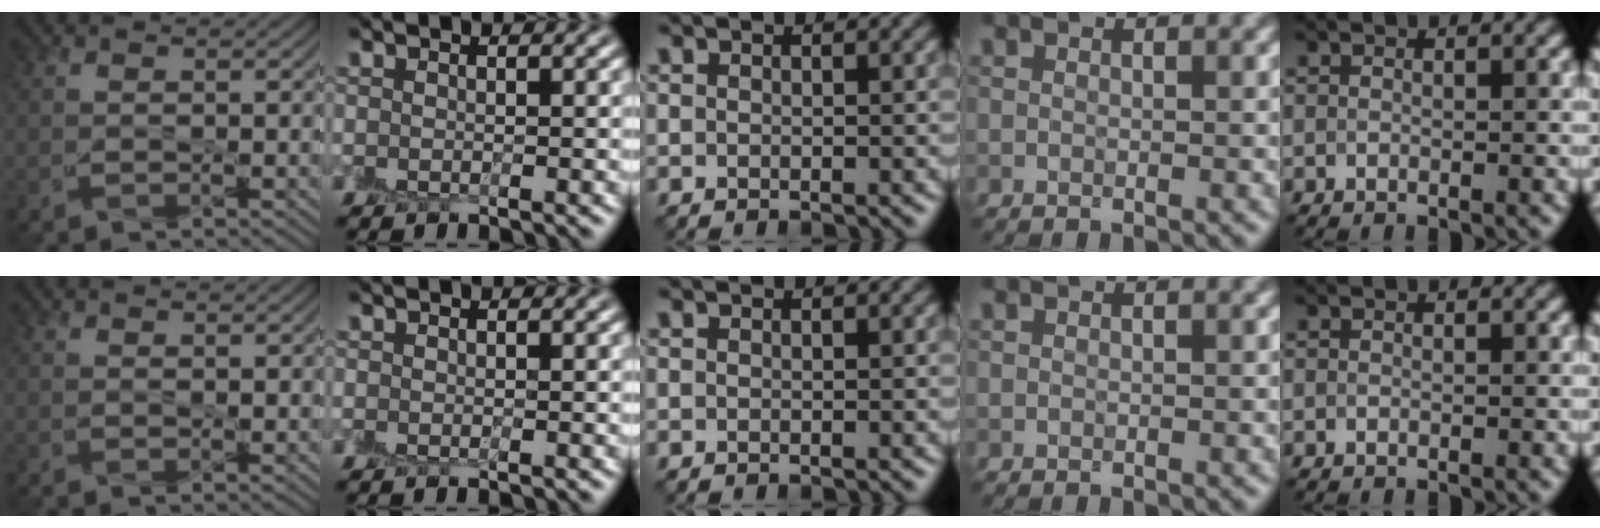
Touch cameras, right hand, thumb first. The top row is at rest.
{"thumb": {"total": 0.8, "force": [0.6, -0.1, 0.4], "torque": [-0.009, 0.003, 0.013]}}